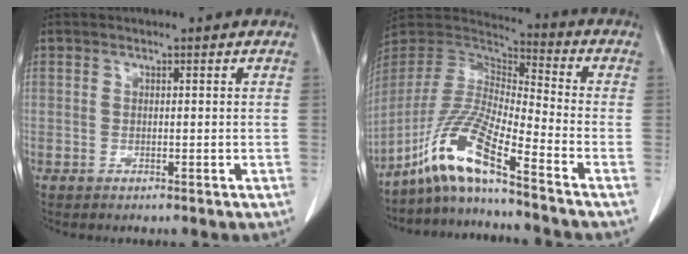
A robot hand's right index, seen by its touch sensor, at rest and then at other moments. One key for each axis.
{"total": 12.6, "fx": -9.1, "fy": -0.6, "fz": 8.6, "tx": -0.184, "ty": -0.011, "tz": -0.177}